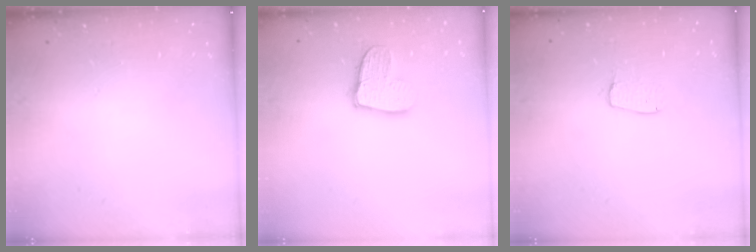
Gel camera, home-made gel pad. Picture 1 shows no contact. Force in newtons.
{"total": 12.2, "press": 12.2, "slide": 1.0}
{"total": 6.5, "press": 6.5, "slide": 0.5}